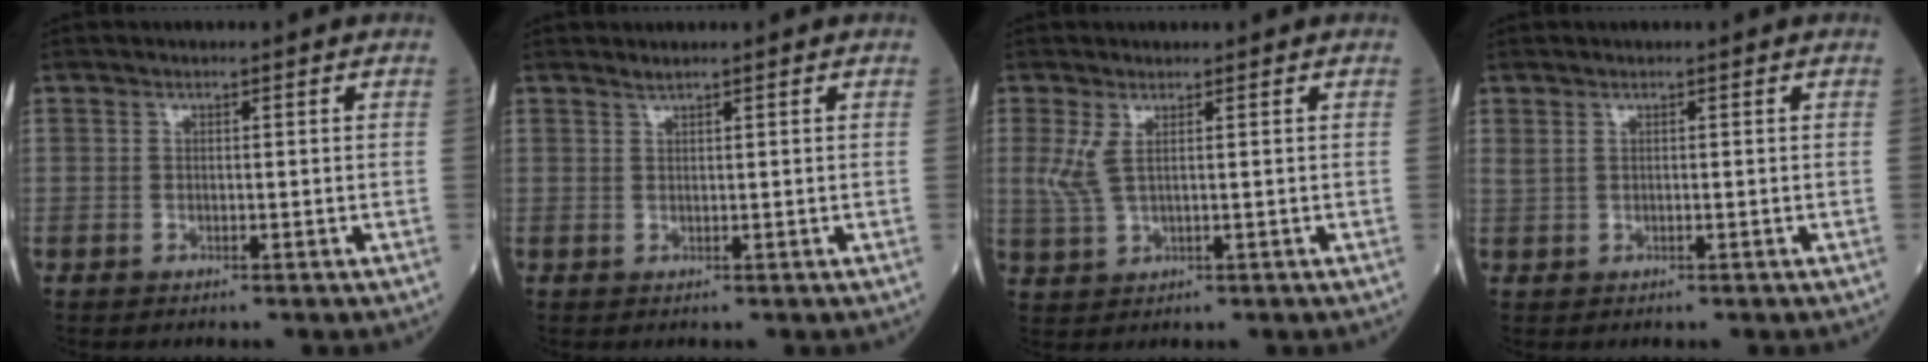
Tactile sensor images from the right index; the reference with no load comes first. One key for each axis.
{"total": 0.8, "fx": 0.7, "fy": -0.2, "fz": 0.1, "tx": -0.013, "ty": 0.001, "tz": 0.022}
{"total": 3.1, "fx": 1.0, "fy": 0.6, "fz": 2.8, "tx": -0.080, "ty": 0.000, "tz": 0.030}
{"total": 0.8, "fx": 0.5, "fy": 0.2, "fz": 0.6, "tx": -0.028, "ty": 0.010, "tz": 0.017}